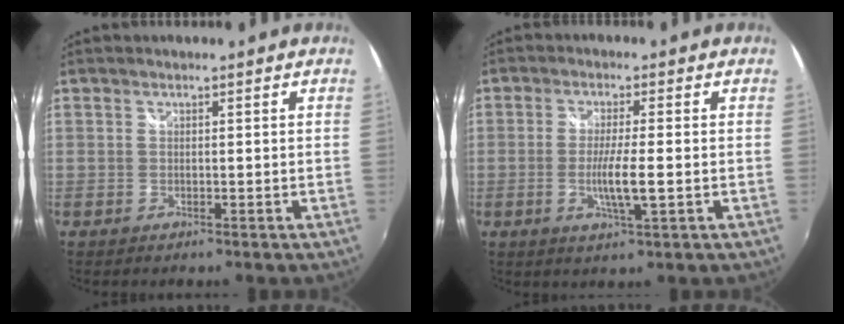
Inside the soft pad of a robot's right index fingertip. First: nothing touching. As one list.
[{"total": 5.5, "force": [-1.3, 0.0, 5.3], "torque": [-0.098, -0.010, -0.024]}]